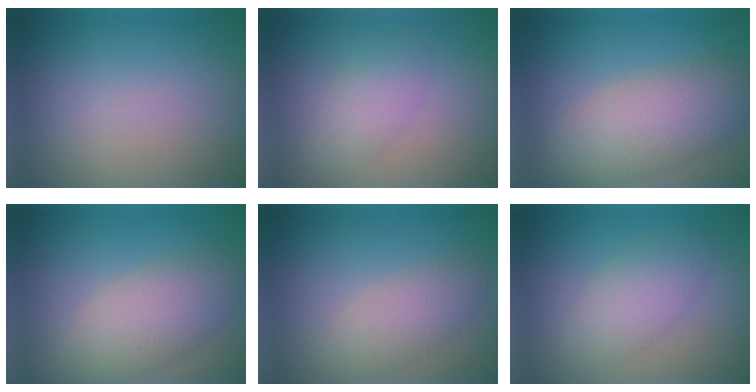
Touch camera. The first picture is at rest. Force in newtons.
{"total": 2.4, "press": 2.4, "slide": 0.1}
{"total": 6.1, "press": 6.1, "slide": 0.4}
{"total": 5.1, "press": 5.1, "slide": 0.2}
{"total": 2.9, "press": 2.9, "slide": 0.0}
{"total": 3.2, "press": 3.2, "slide": 0.1}